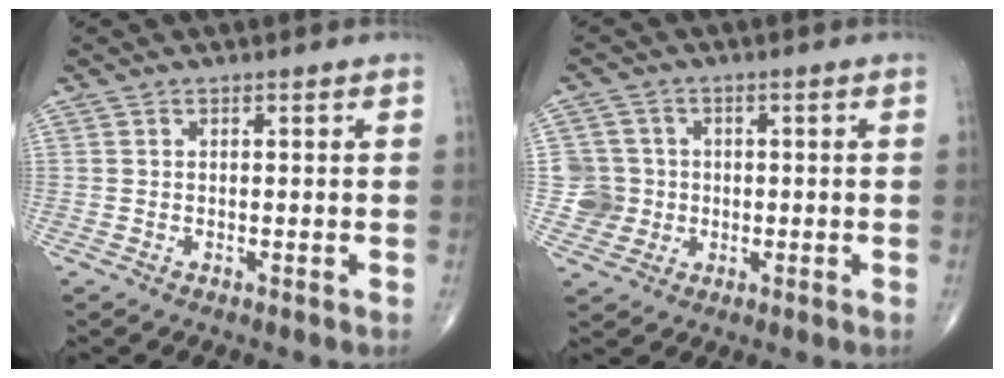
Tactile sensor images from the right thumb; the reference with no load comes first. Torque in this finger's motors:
{"motor_torque": [0.00, 0.00, 0.09, 0.06, 0.01]}